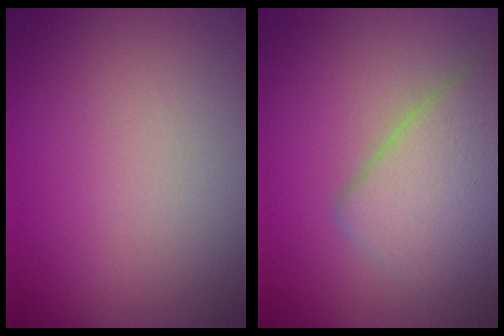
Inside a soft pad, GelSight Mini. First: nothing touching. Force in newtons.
{"total": 5.5, "press": 5.5, "slide": 0.2}